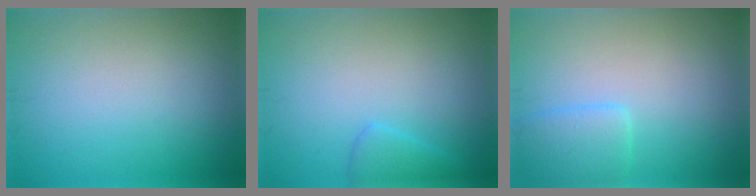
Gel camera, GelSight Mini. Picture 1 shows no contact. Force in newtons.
{"total": 1.7, "press": 1.7, "slide": 0.1}
{"total": 2.6, "press": 2.5, "slide": 0.2}